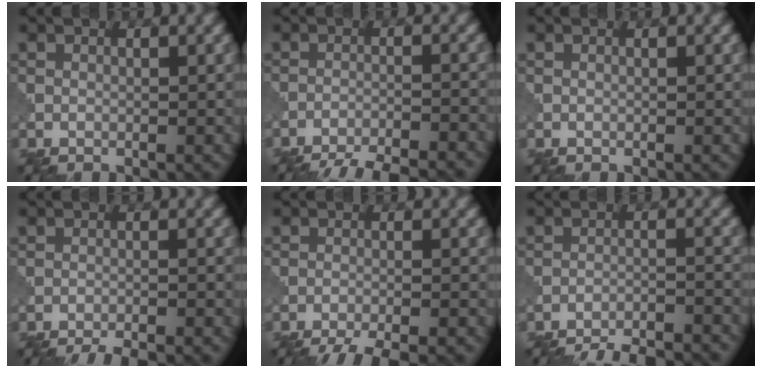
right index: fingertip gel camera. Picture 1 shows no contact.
{"total": 10.2, "force": [-9.6, 1.8, 2.9], "torque": [-0.034, -0.005, -0.133]}
{"total": 0.0}
{"total": 5.8, "force": [-5.4, 0.9, 1.8], "torque": [-0.020, -0.002, -0.078]}
{"total": 6.9, "force": [-6.2, 1.1, 2.7], "torque": [-0.038, -0.007, -0.093]}
{"total": 11.5, "force": [-11.0, 2.2, 2.5], "torque": [-0.022, 0.002, -0.145]}